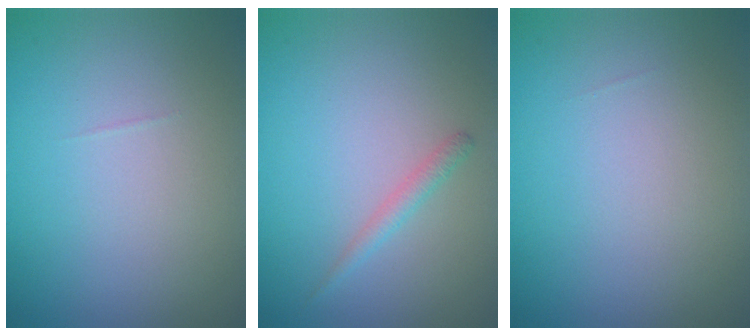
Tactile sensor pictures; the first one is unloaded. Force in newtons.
{"total": 1.2, "press": 1.2, "slide": 0.1}
{"total": 0.0}